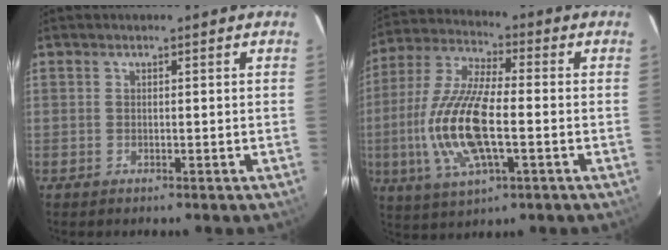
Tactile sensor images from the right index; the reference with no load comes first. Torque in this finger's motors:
{"motor_torque": [1.76, -0.38, 1.05, 0.21]}